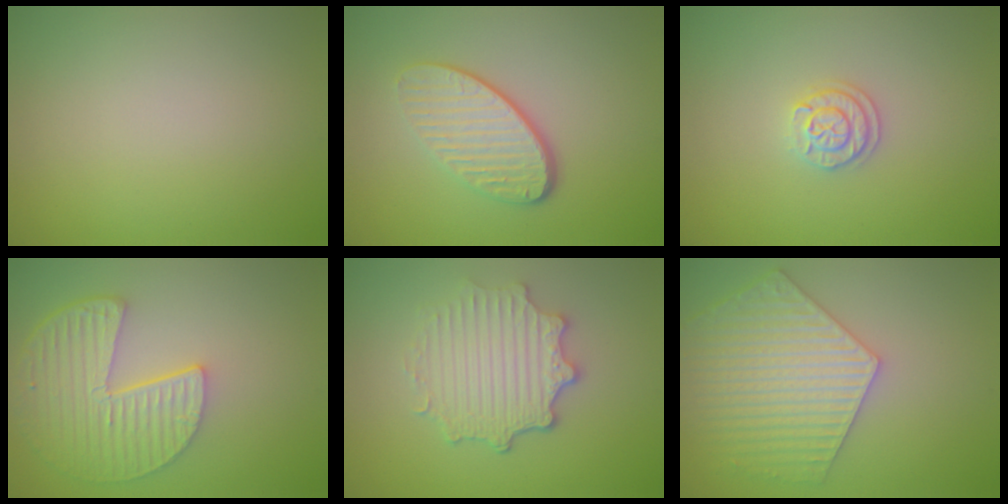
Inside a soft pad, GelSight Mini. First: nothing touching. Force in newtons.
{"total": 4.2, "press": 2.9, "slide": 3.0}
{"total": 2.0, "press": 1.9, "slide": 0.8}
{"total": 6.2, "press": 4.8, "slide": 3.9}
{"total": 4.9, "press": 3.7, "slide": 3.1}
{"total": 5.6, "press": 5.0, "slide": 2.6}